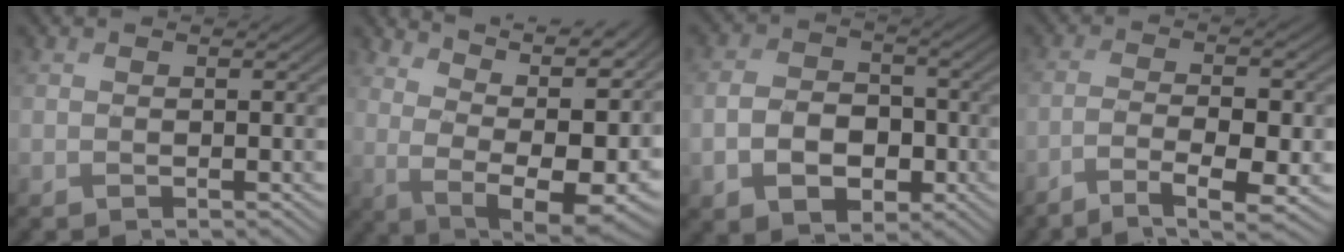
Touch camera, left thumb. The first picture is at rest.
{"total": 15.6, "force": [7.6, 6.3, 12.0], "torque": [-0.178, 0.016, 0.125]}
{"total": 6.8, "force": [-2.6, 4.7, 4.1], "torque": [-0.079, -0.009, -0.052]}
{"total": 6.7, "force": [-4.8, 0.6, 4.6], "torque": [-0.062, -0.001, -0.088]}